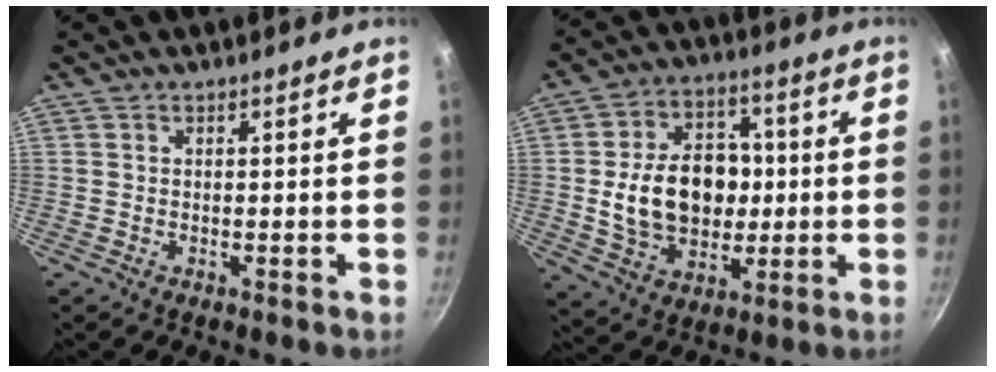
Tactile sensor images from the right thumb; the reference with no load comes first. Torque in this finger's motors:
{"motor_torque": [-0.16, 2.54, 1.55, -0.03, 0.17]}